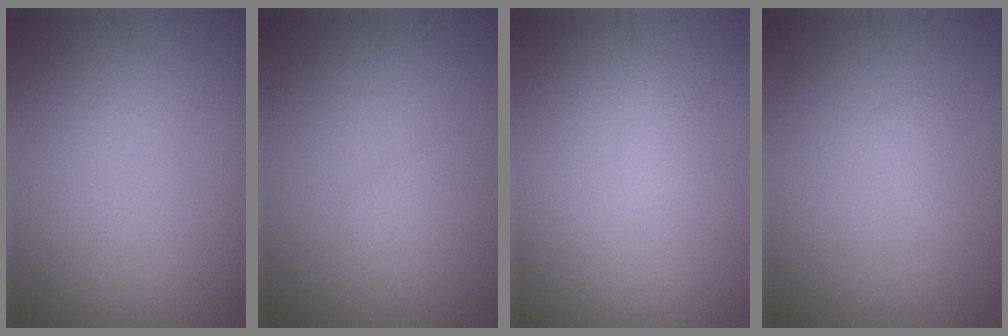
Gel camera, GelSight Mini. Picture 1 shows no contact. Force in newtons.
{"total": 1.2, "press": 1.1, "slide": 0.1}
{"total": 0.9, "press": 0.9, "slide": 0.1}
{"total": 0.9, "press": 0.9, "slide": 0.1}